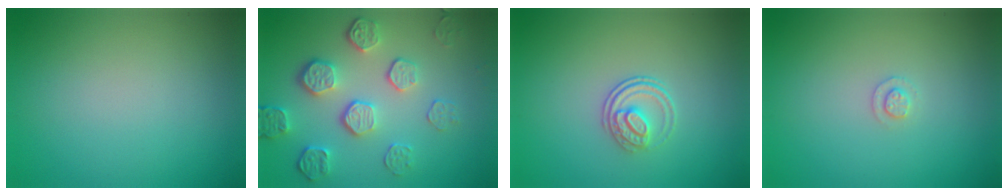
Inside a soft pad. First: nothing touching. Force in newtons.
{"total": 5.3, "press": 3.8, "slide": 3.8}
{"total": 2.3, "press": 1.7, "slide": 1.5}
{"total": 1.0, "press": 1.0, "slide": 0.2}